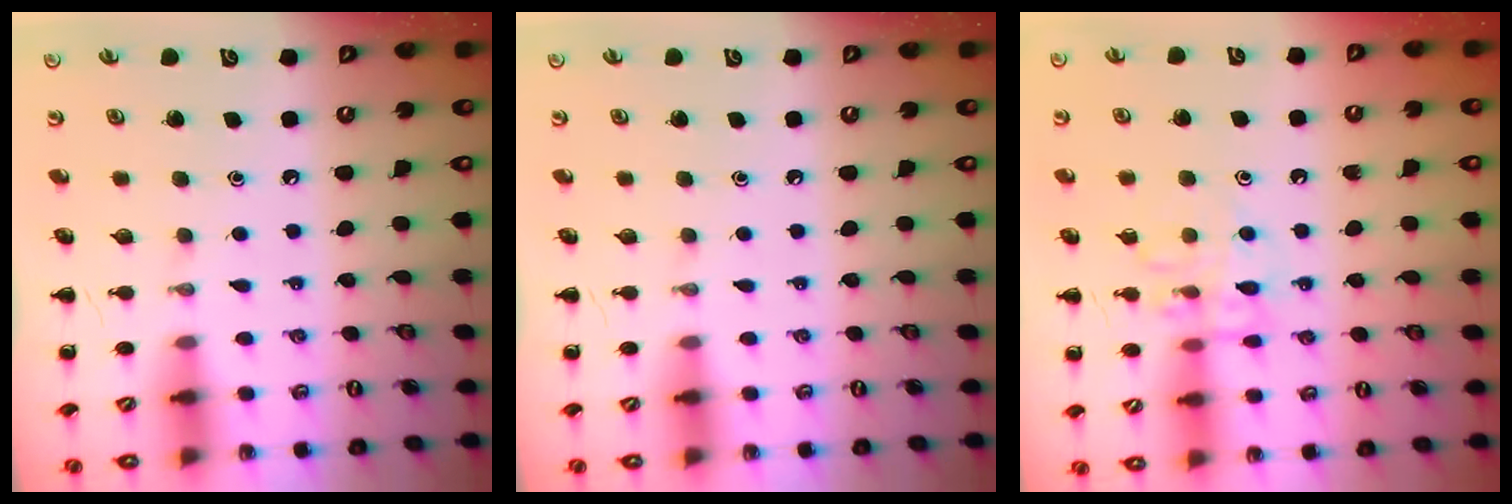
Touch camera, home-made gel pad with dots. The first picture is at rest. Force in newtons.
{"total": 0.0}
{"total": 10.7, "press": 10.7, "slide": 0.8}